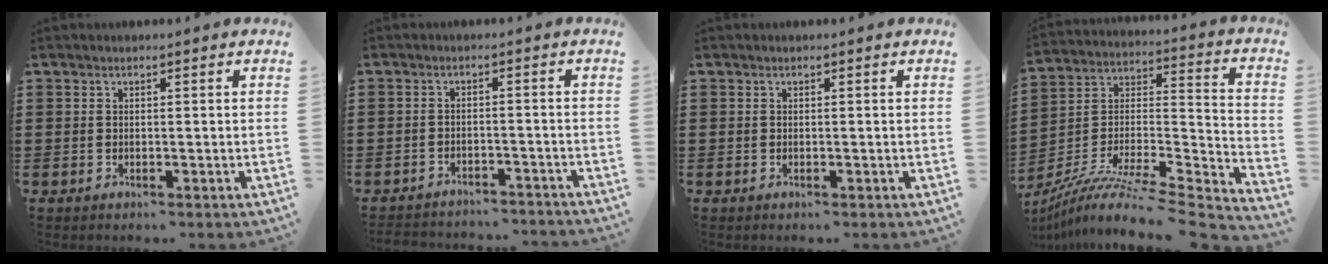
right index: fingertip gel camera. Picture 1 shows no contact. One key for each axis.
{"total": 2.6, "fx": -2.6, "fy": 0.2, "fz": 0.1, "tx": -0.007, "ty": 0.000, "tz": -0.056}
{"total": 0.0}
{"total": 7.3, "fx": -5.4, "fy": 1.2, "fz": 4.8, "tx": -0.090, "ty": -0.014, "tz": -0.109}